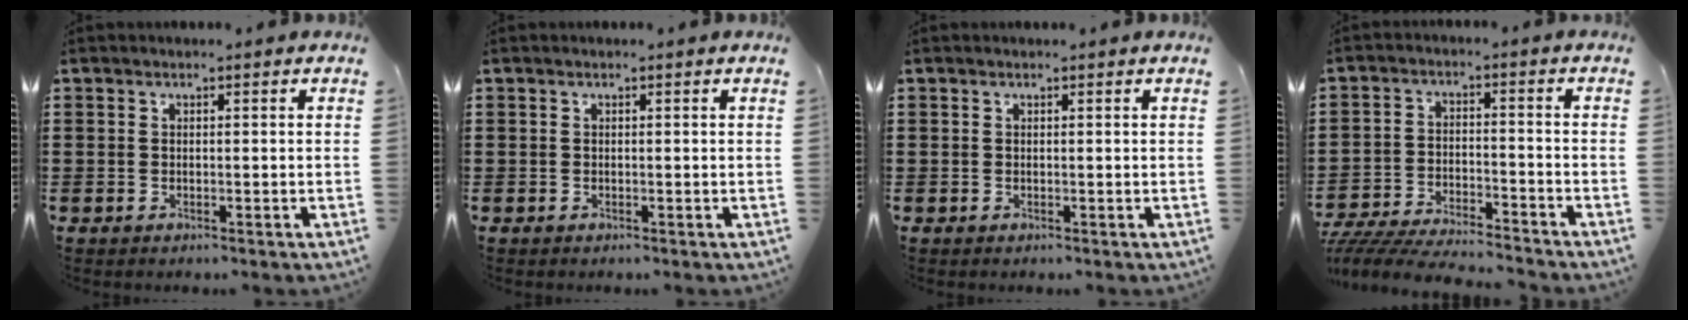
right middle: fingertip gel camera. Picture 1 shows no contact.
{"total": 0.0}
{"total": 0.0}
{"total": 5.9, "force": [-5.8, 0.4, 1.2], "torque": [-0.029, 0.002, -0.116]}